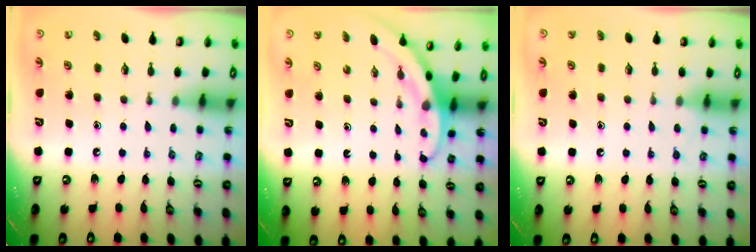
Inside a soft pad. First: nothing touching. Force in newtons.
{"total": 3.3, "press": 3.3, "slide": 0.1}
{"total": 2.6, "press": 2.5, "slide": 0.3}